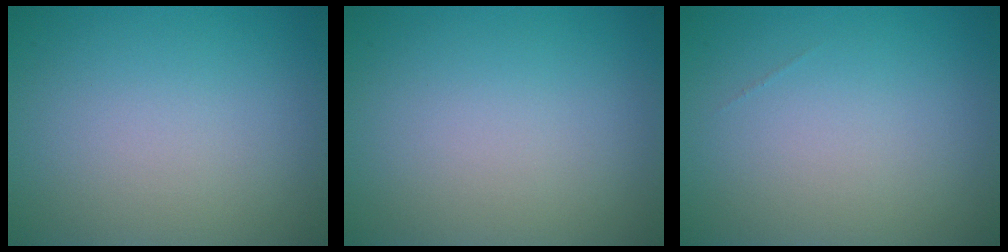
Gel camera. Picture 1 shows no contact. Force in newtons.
{"total": 0.0}
{"total": 0.0}